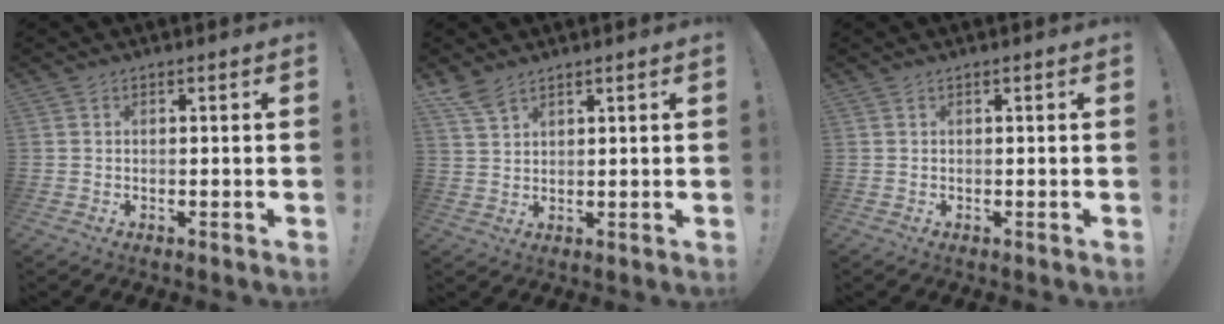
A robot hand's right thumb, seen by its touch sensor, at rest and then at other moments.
{"total": 5.1, "force": [4.1, 1.7, 2.4], "torque": [-0.040, -0.026, 0.077]}
{"total": 0.0}